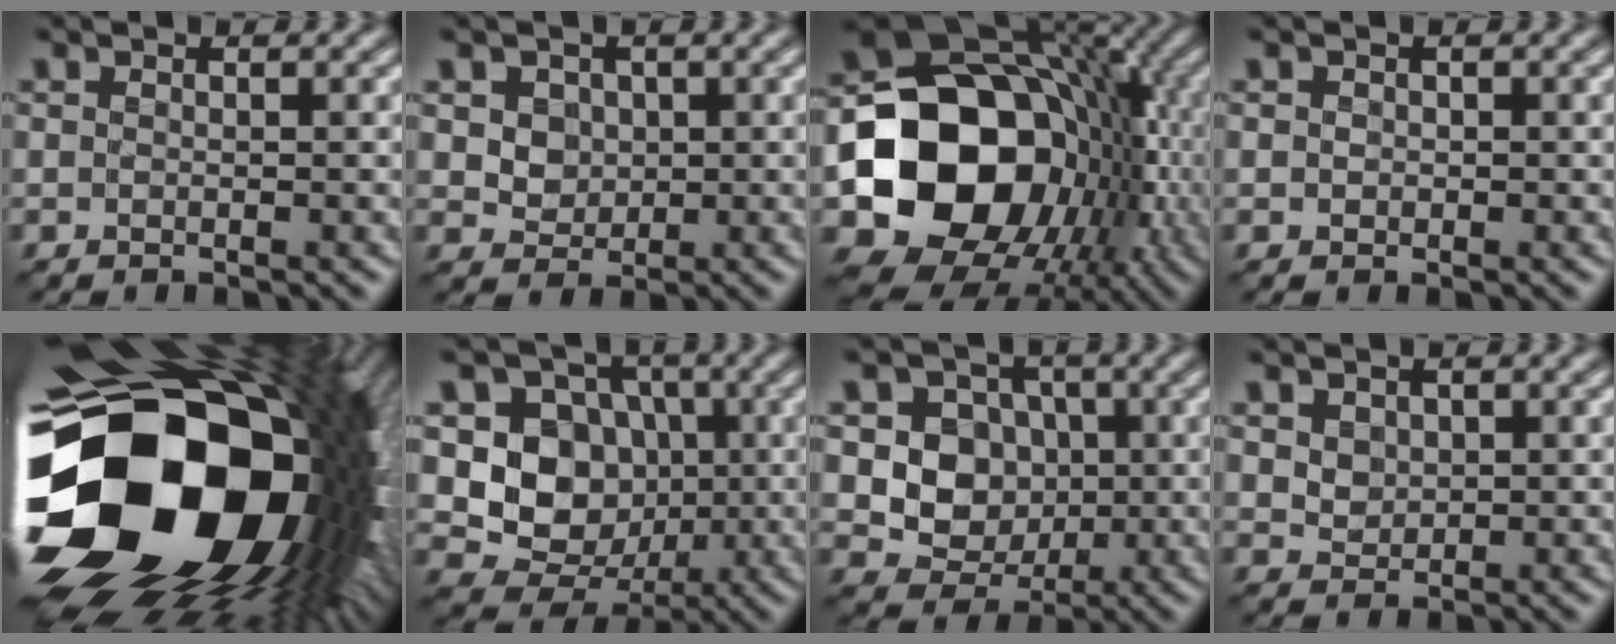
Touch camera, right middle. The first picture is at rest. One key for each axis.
{"total": 3.8, "fx": 1.4, "fy": 3.1, "fz": 1.8, "tx": -0.040, "ty": 0.011, "tz": 0.027}
{"total": 16.4, "fx": -3.6, "fy": 13.0, "fz": 9.3, "tx": -0.144, "ty": -0.015, "tz": -0.057}
{"total": 0.6, "fx": 0.0, "fy": 0.6, "fz": 0.2, "tx": 0.000, "ty": 0.000, "tz": 0.000}
{"total": 22.5, "fx": -3.6, "fy": 15.6, "fz": 15.8, "tx": -0.309, "ty": -0.057, "tz": -0.044}
{"total": 7.7, "fx": 0.2, "fy": 6.7, "fz": 3.8, "tx": -0.051, "ty": -0.005, "tz": -0.010}
{"total": 6.8, "fx": 0.5, "fy": 6.1, "fz": 3.0, "tx": -0.043, "ty": 0.012, "tz": 0.004}
{"total": 2.2, "fx": 1.0, "fy": 1.6, "fz": 1.0, "tx": -0.032, "ty": 0.005, "tz": 0.028}